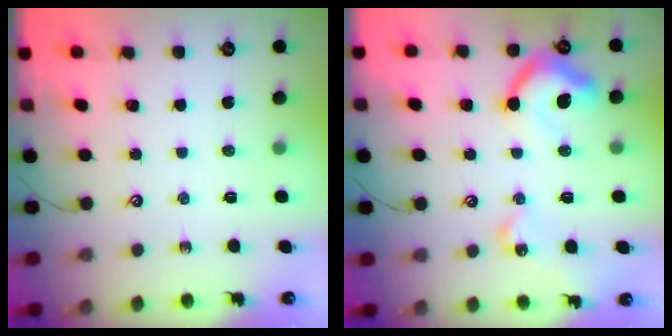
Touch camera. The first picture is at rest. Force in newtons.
{"total": 15.2, "press": 15.2, "slide": 1.1}